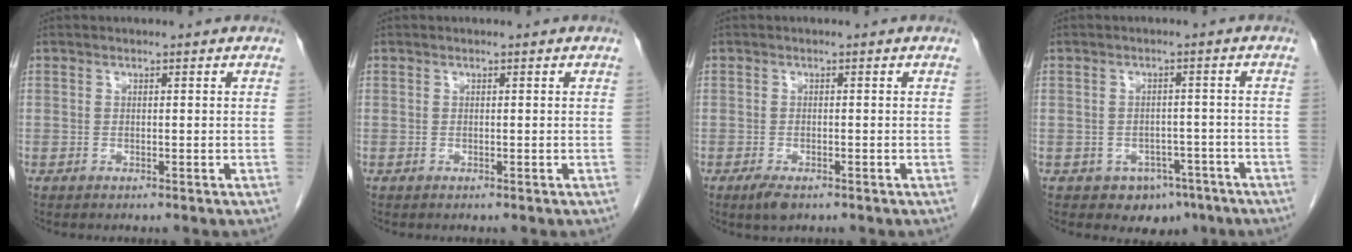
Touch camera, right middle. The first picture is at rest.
{"total": 0.0}
{"total": 2.5, "force": [-1.6, 0.9, 1.7], "torque": [-0.038, -0.005, -0.024]}
{"total": 5.2, "force": [-3.4, 3.7, 1.3], "torque": [-0.010, 0.010, -0.039]}